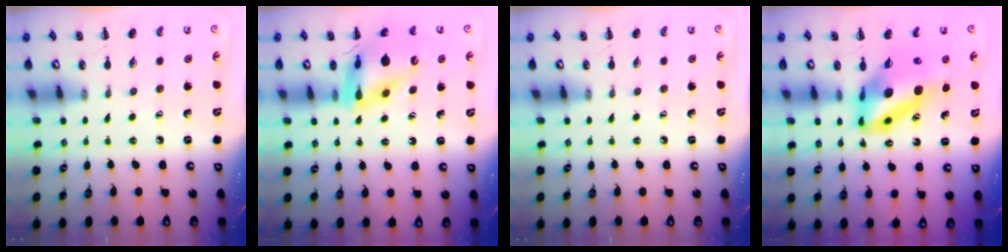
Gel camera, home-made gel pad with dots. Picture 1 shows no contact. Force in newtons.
{"total": 14.9, "press": 14.7, "slide": 2.4}
{"total": 0.0}
{"total": 11.8, "press": 11.2, "slide": 3.6}